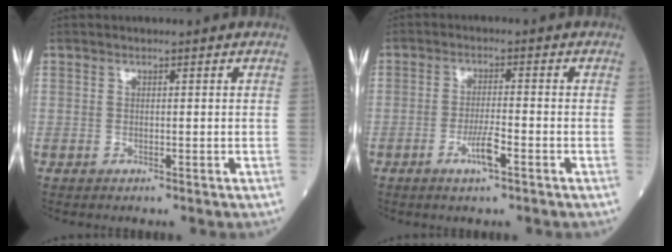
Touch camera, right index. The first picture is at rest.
{"total": 4.0, "force": [-2.0, 0.3, 3.5], "torque": [-0.067, -0.004, -0.038]}